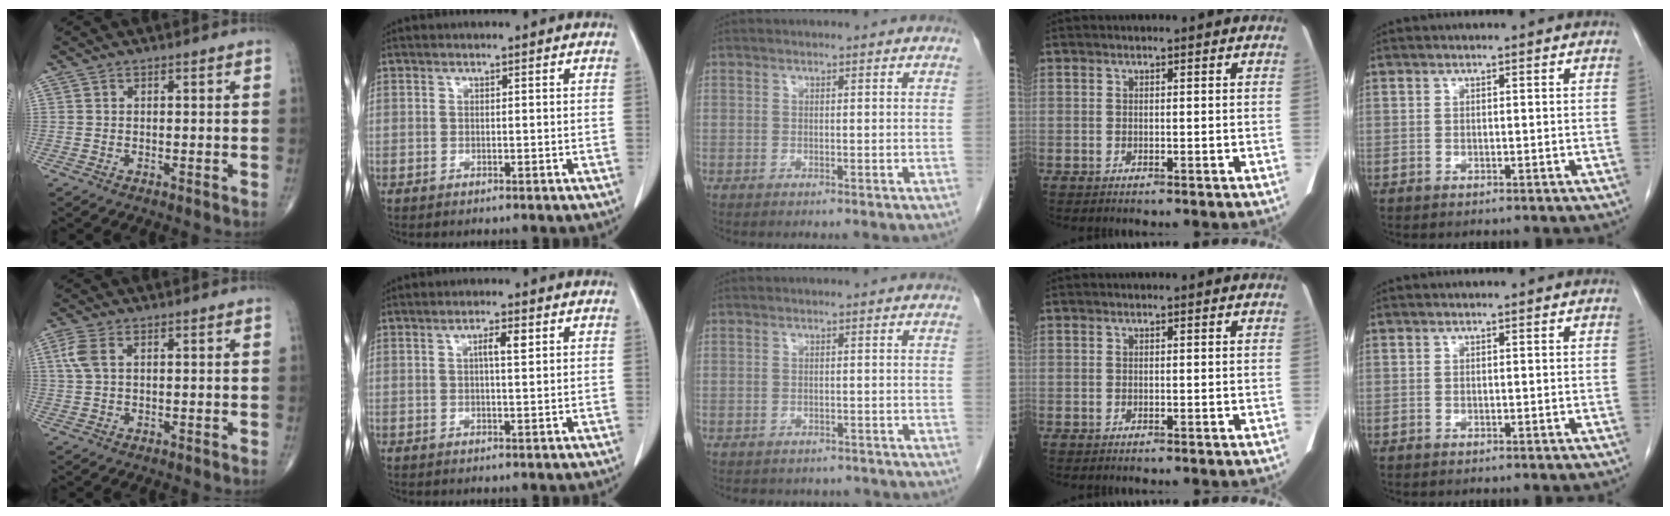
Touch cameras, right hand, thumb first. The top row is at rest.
{"thumb": {"total": 3.8, "force": [1.3, 2.0, 3.0], "torque": [-0.084, 0.015, 0.028]}, "index": {"total": 2.6, "force": [0.8, 0.4, 2.5], "torque": [-0.045, 0.002, 0.013]}, "middle": {"total": 6.0, "force": [-5.3, 2.6, 0.8], "torque": [-0.010, 0.008, -0.058]}}